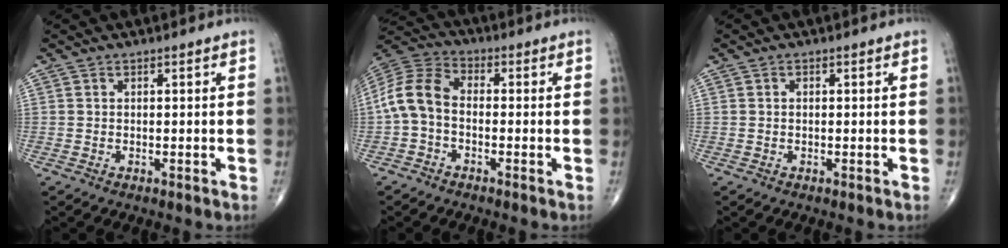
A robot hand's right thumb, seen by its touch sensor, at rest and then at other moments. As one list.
[{"total": 9.2, "force": [-1.5, 5.9, 6.8], "torque": [-0.138, 0.030, -0.045]}, {"total": 0.5, "force": [0.1, 0.4, 0.4], "torque": [-0.008, 0.002, 0.002]}]